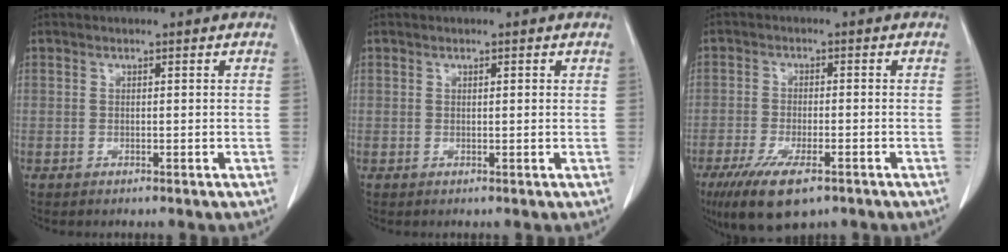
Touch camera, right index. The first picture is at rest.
{"total": 0.6, "force": [0.3, 0.1, 0.5], "torque": [-0.013, 0.000, 0.003]}
{"total": 9.2, "force": [-5.7, 3.1, 6.5], "torque": [-0.116, -0.017, -0.094]}